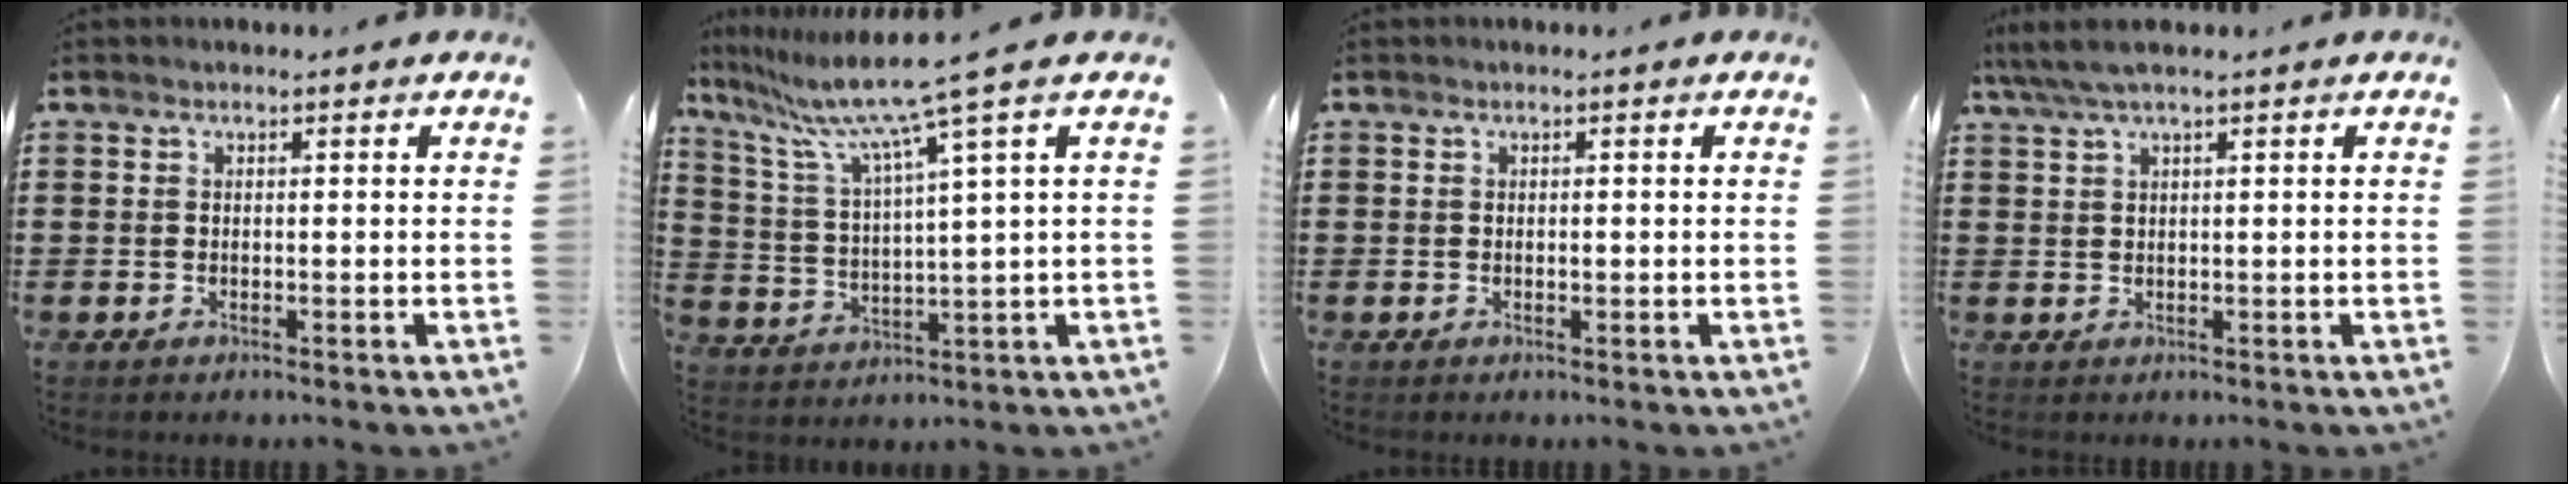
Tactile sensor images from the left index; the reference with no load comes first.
{"total": 10.0, "force": [6.9, -1.3, 7.2], "torque": [-0.164, -0.035, 0.107]}
{"total": 0.6, "force": [0.1, 0.2, 0.6], "torque": [-0.012, -0.002, 0.002]}
{"total": 3.1, "force": [1.7, 0.3, 2.5], "torque": [-0.050, 0.003, 0.031]}